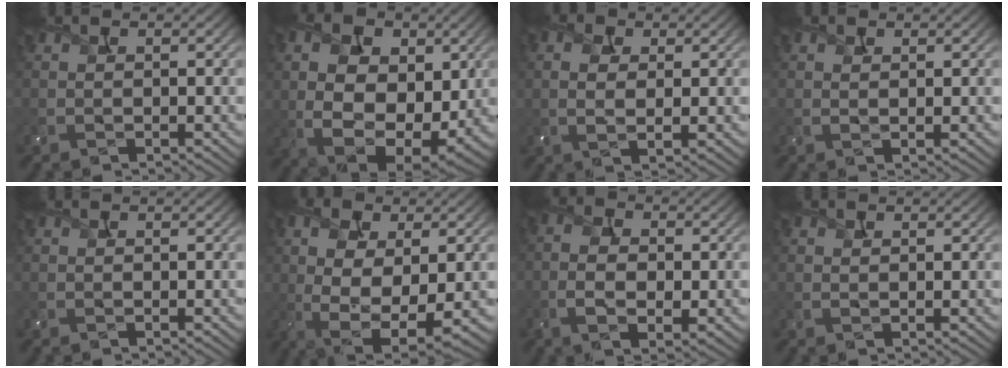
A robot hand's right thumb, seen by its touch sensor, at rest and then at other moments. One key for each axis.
{"total": 15.0, "fx": 1.7, "fy": 9.8, "fz": 11.2, "tx": -0.202, "ty": 0.005, "tz": 0.030}
{"total": 4.1, "fx": 1.0, "fy": 2.2, "fz": 3.3, "tx": -0.076, "ty": 0.000, "tz": 0.016}
{"total": 1.2, "fx": 0.8, "fy": 0.5, "fz": 0.8, "tx": -0.018, "ty": 0.001, "tz": 0.015}
{"total": 0.0}
{"total": 11.8, "fx": -1.4, "fy": 5.7, "fz": 10.2, "tx": -0.195, "ty": -0.012, "tz": -0.014}
{"total": 6.7, "fx": -1.5, "fy": 3.6, "fz": 5.4, "tx": -0.111, "ty": -0.007, "tz": -0.027}
{"total": 0.9, "fx": 0.6, "fy": 0.4, "fz": 0.5, "tx": -0.011, "ty": 0.001, "tz": 0.013}